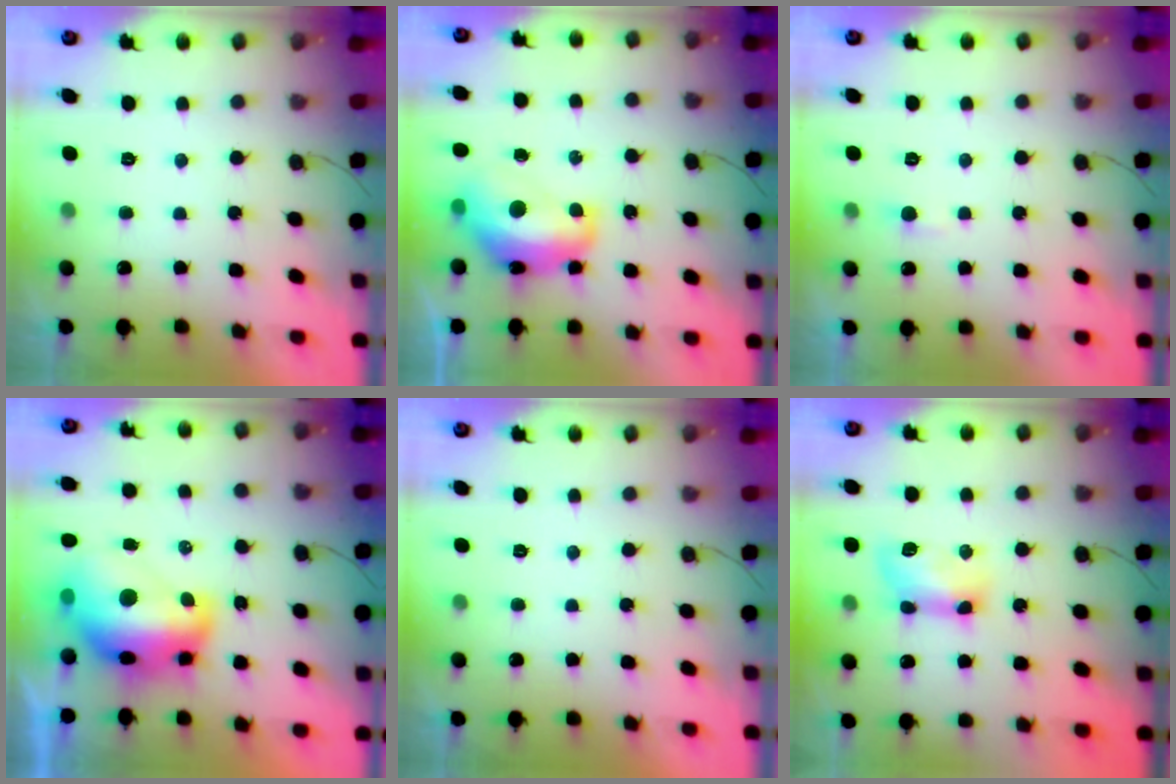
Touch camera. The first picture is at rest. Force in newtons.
{"total": 14.3, "press": 14.2, "slide": 1.6}
{"total": 2.6, "press": 2.6, "slide": 0.2}
{"total": 16.3, "press": 16.2, "slide": 1.9}
{"total": 0.0}
{"total": 8.9, "press": 8.9, "slide": 0.9}